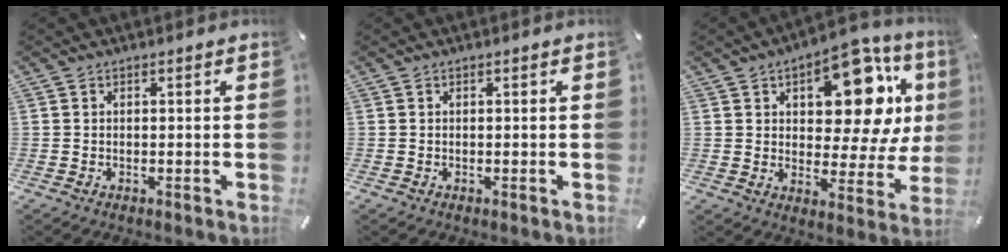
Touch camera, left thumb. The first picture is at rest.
{"total": 0.0}
{"total": 17.8, "force": [7.8, 9.3, 13.0], "torque": [-0.159, -0.055, 0.127]}